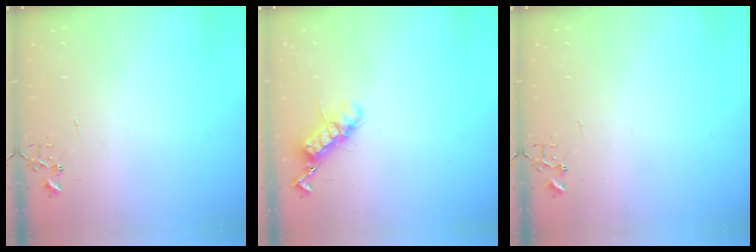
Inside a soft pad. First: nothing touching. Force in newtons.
{"total": 12.2, "press": 12.2, "slide": 0.6}
{"total": 0.0}